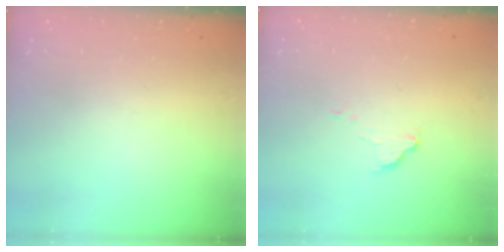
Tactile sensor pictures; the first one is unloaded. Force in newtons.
{"total": 5.9, "press": 5.9, "slide": 0.3}